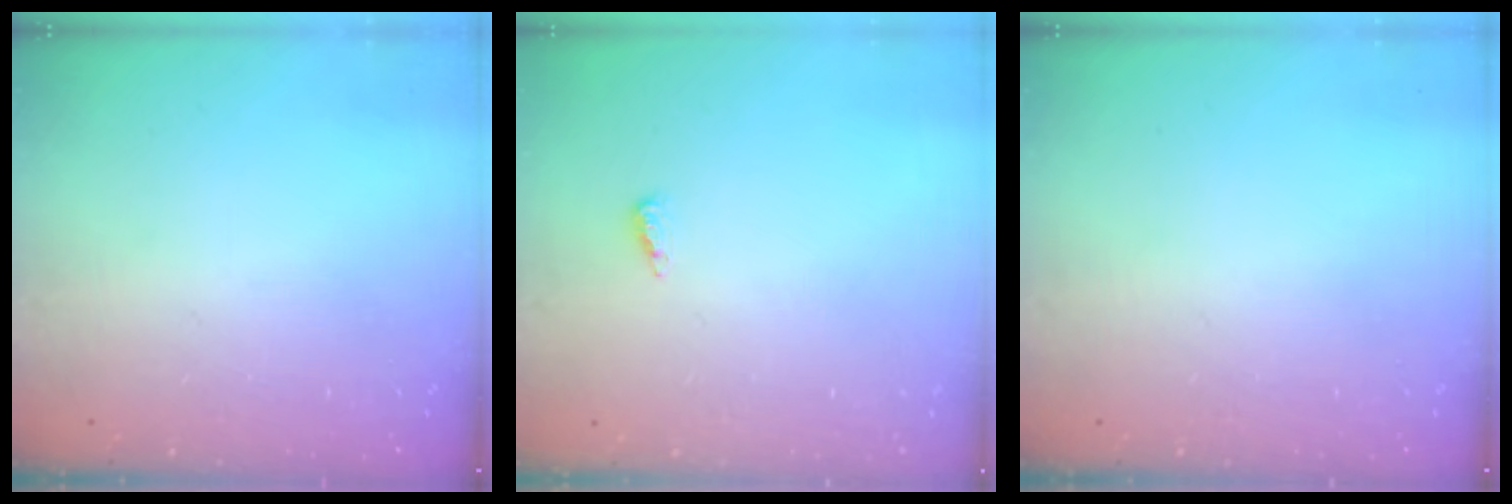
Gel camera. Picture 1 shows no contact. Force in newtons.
{"total": 4.3, "press": 4.2, "slide": 0.9}
{"total": 0.0}